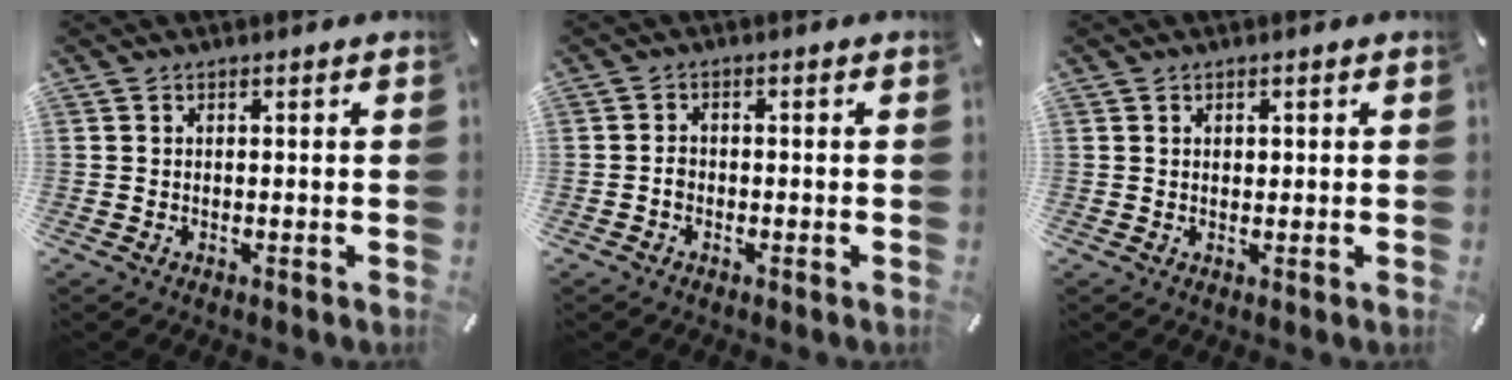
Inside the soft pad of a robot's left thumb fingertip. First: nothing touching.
{"total": 1.7, "force": [-0.7, 1.3, 0.8], "torque": [-0.016, 0.005, -0.015]}
{"total": 0.8, "force": [0.2, 0.8, 0.2], "torque": [0.005, -0.001, 0.002]}